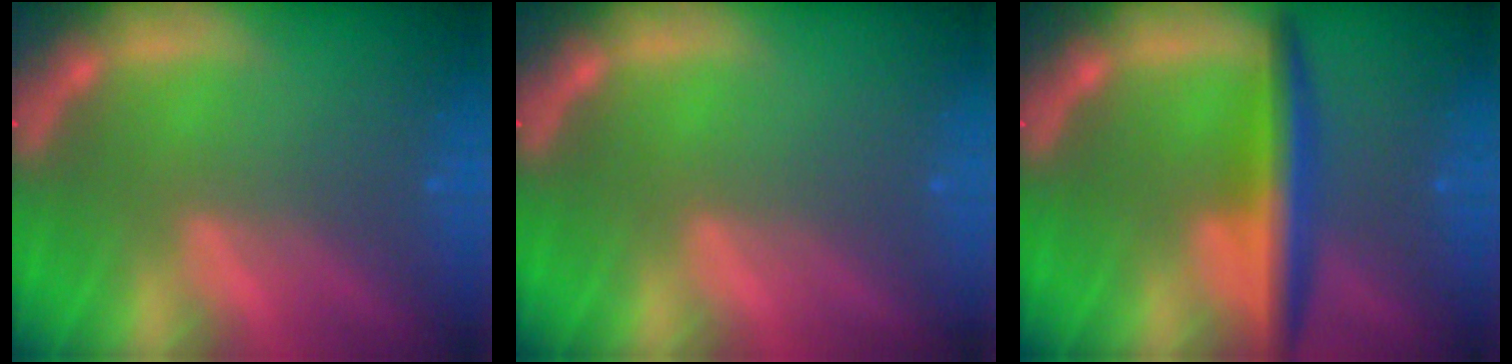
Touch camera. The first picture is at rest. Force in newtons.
{"total": 0.0}
{"total": 5.0}